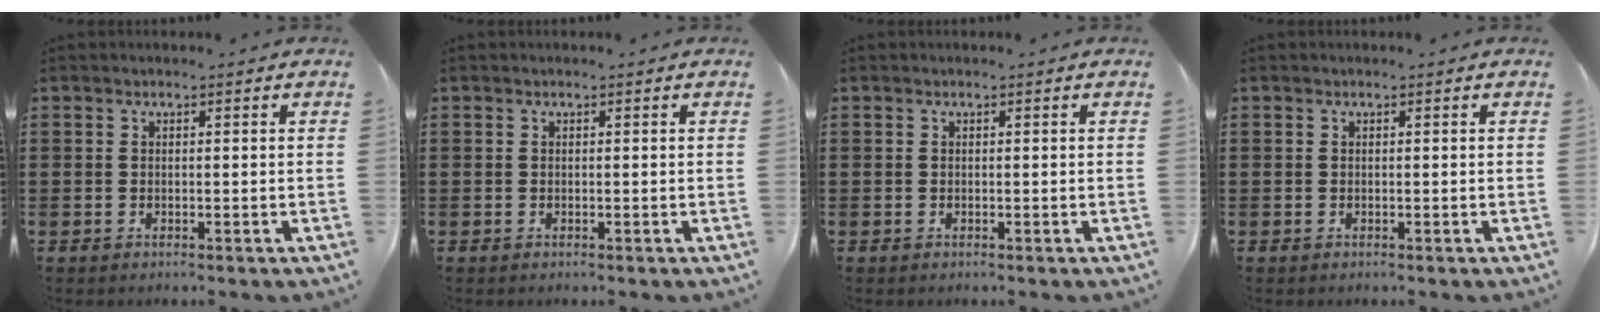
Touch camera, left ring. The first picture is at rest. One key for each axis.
{"total": 0.0}
{"total": 0.0}
{"total": 0.0}